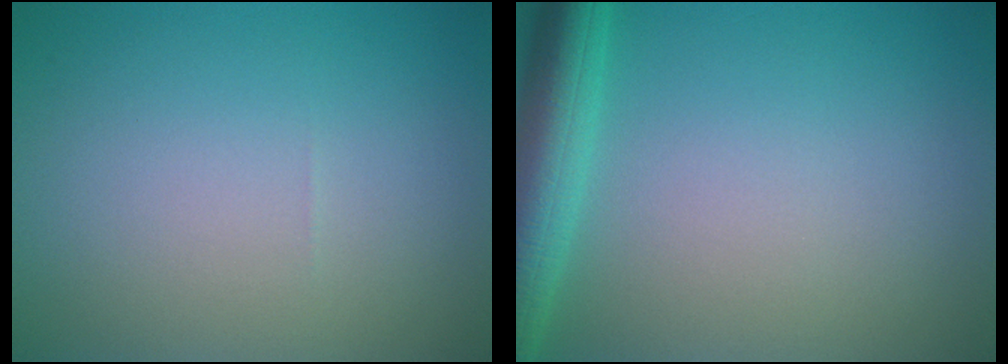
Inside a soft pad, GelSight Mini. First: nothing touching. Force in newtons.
{"total": 5.1, "press": 5.1, "slide": 0.4}